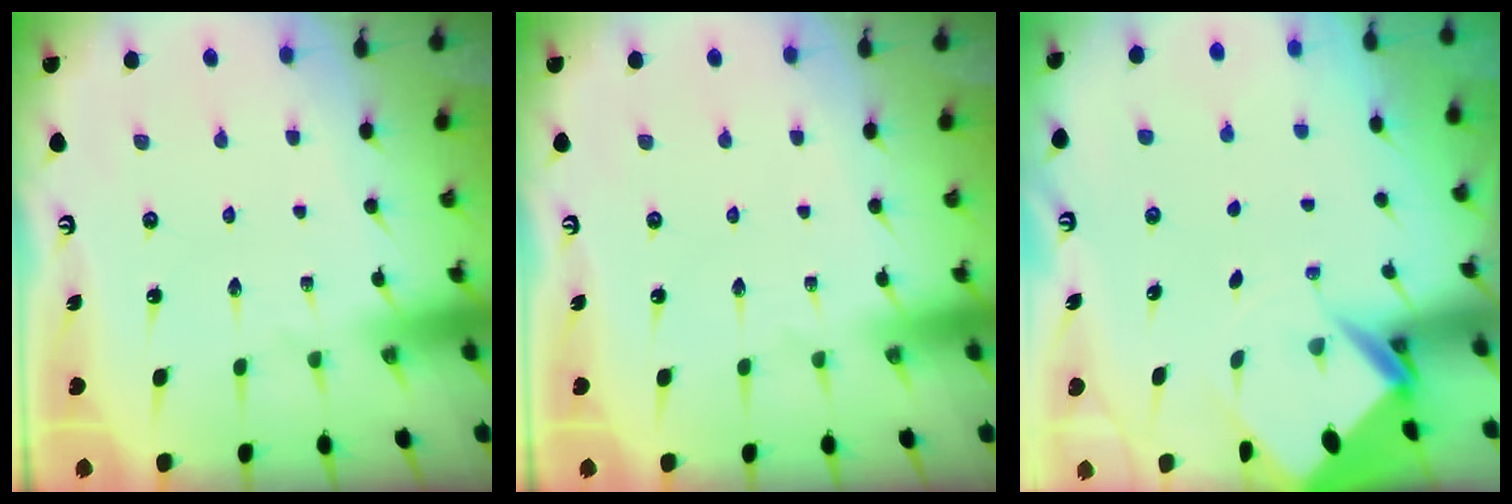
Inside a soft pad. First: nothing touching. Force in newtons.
{"total": 0.0}
{"total": 5.1, "press": 5.1, "slide": 0.4}